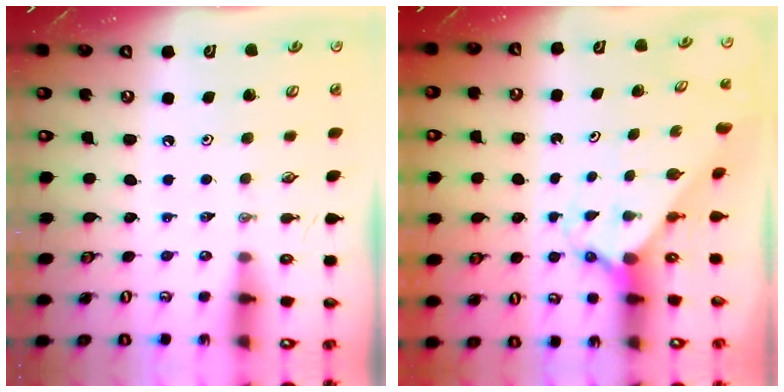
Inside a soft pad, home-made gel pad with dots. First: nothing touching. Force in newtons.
{"total": 1.7, "press": 1.7, "slide": 0.2}